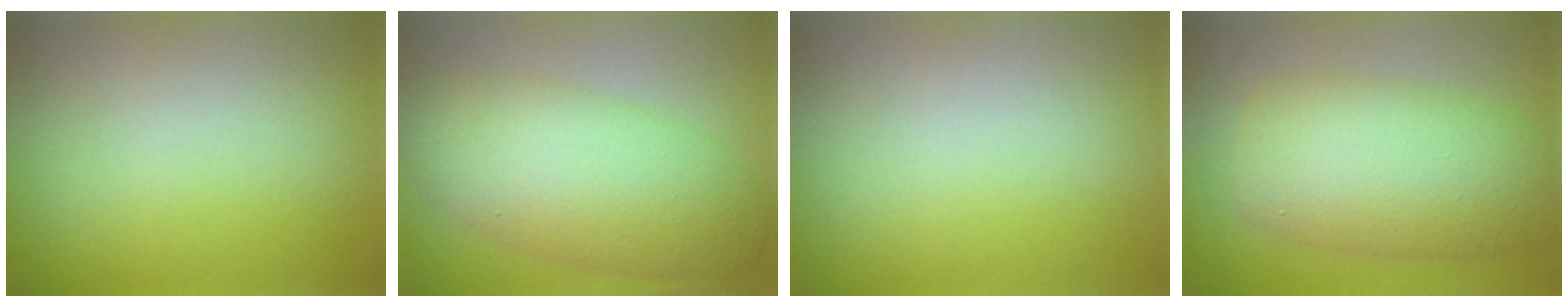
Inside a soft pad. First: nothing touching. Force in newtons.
{"total": 8.3, "press": 8.3, "slide": 0.2}
{"total": 0.0}
{"total": 8.4, "press": 8.4, "slide": 0.2}